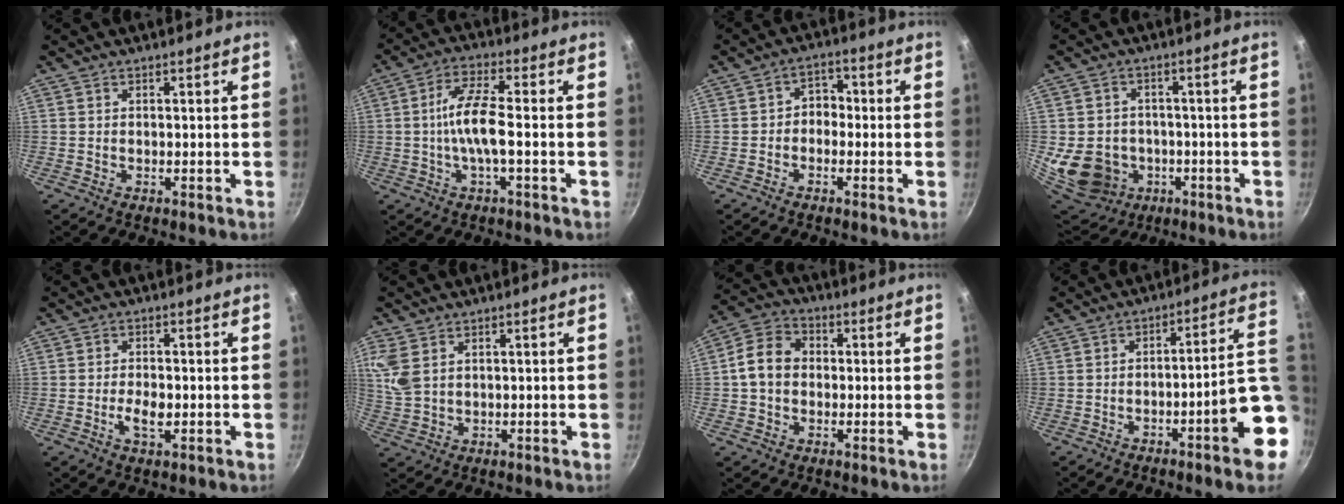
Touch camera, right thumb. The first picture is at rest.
{"total": 8.2, "force": [-1.2, 2.0, 7.9], "torque": [-0.160, 0.023, -0.031]}
{"total": 4.6, "force": [-1.0, 3.6, 2.7], "torque": [-0.011, 0.025, -0.030]}
{"total": 14.2, "force": [-2.8, 12.2, 6.7], "torque": [-0.118, 0.020, -0.025]}
{"total": 4.1, "force": [-1.0, 2.0, 3.4], "torque": [-0.060, 0.007, -0.019]}
{"total": 6.2, "force": [2.6, 3.9, 4.0], "torque": [-0.083, -0.005, 0.059]}
{"total": 8.6, "force": [0.1, 6.9, 5.1], "torque": [-0.071, 0.020, -0.015]}
{"total": 13.7, "force": [-4.1, 3.1, 12.7], "torque": [-0.137, 0.038, -0.058]}